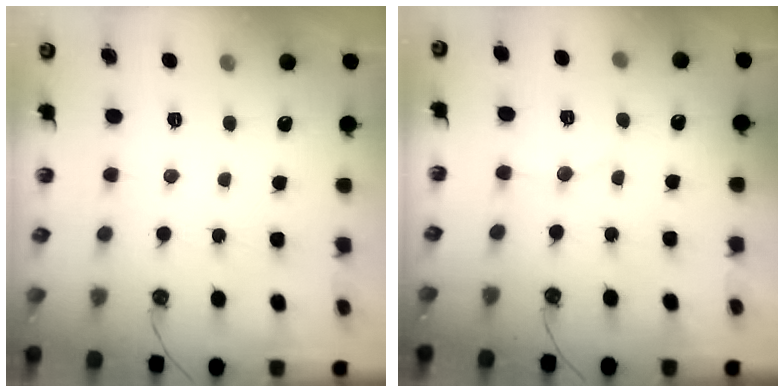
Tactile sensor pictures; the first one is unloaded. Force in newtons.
{"total": 4.7, "press": 4.6, "slide": 0.7}